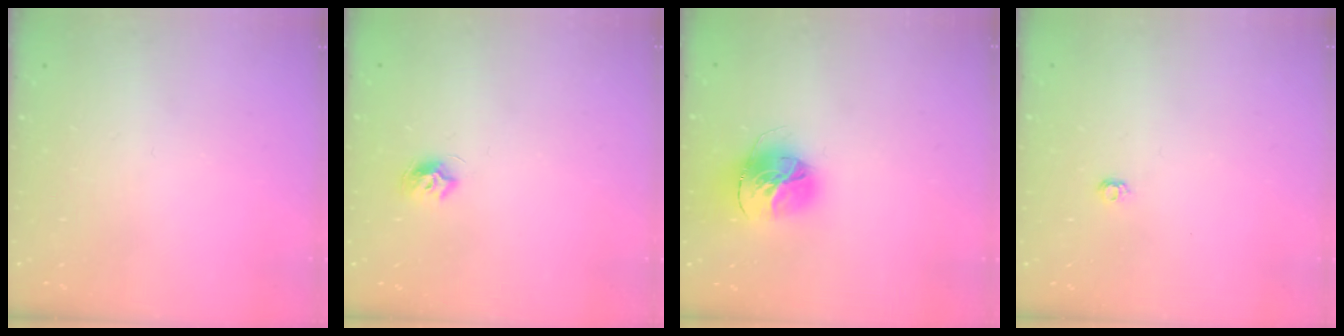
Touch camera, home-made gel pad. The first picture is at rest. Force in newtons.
{"total": 7.1, "press": 7.1, "slide": 0.5}
{"total": 16.1, "press": 16.0, "slide": 1.7}
{"total": 3.9, "press": 3.9, "slide": 0.5}